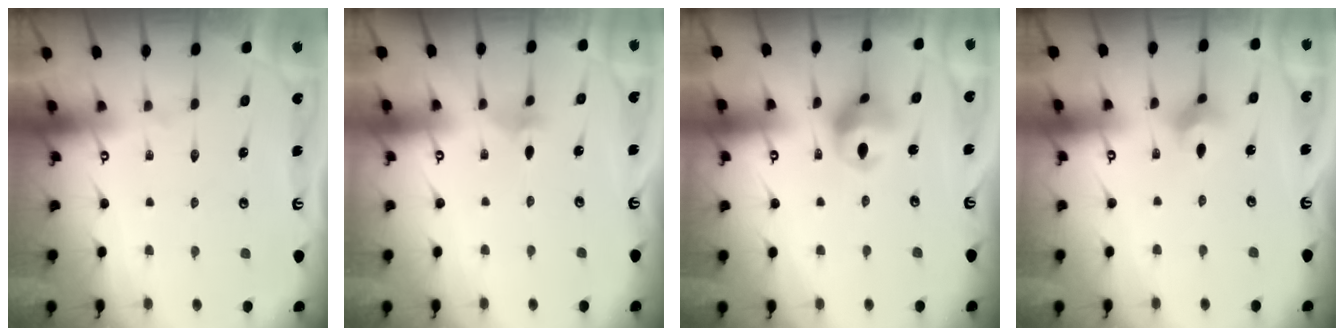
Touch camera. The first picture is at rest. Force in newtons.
{"total": 2.2, "press": 2.2, "slide": 0.6}
{"total": 10.8, "press": 10.7, "slide": 1.3}
{"total": 3.9, "press": 3.8, "slide": 0.8}